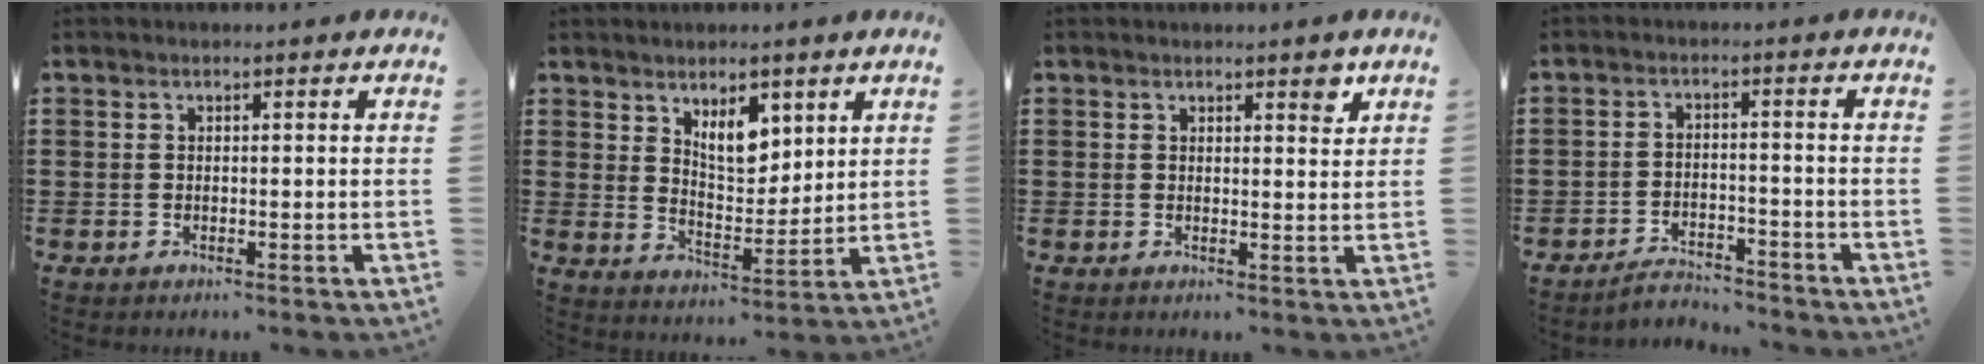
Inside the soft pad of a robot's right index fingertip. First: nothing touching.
{"total": 6.8, "force": [4.0, 3.4, 4.2], "torque": [-0.070, -0.010, 0.069]}
{"total": 2.4, "force": [1.8, 0.8, 1.3], "torque": [-0.011, -0.001, 0.029]}
{"total": 3.3, "force": [-3.3, 0.5, 0.3], "torque": [-0.010, 0.005, -0.069]}